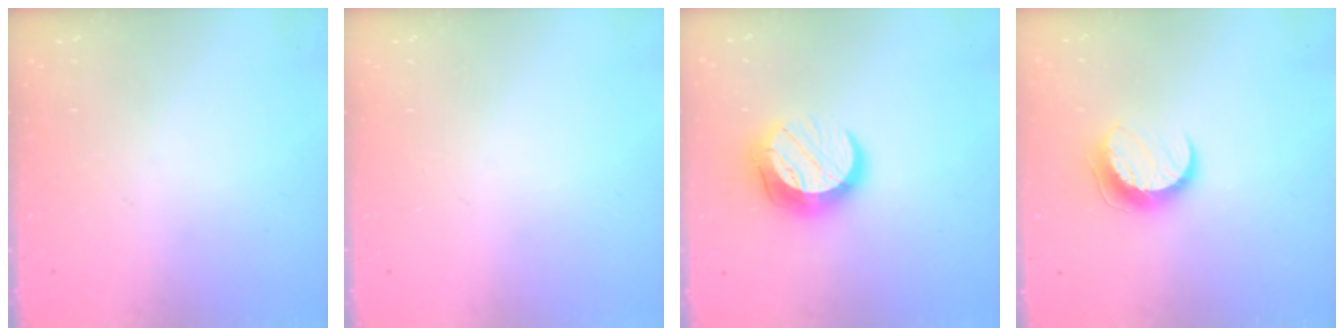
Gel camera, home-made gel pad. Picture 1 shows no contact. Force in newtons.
{"total": 0.0}
{"total": 13.1, "press": 13.1, "slide": 0.8}
{"total": 9.6, "press": 9.6, "slide": 0.4}